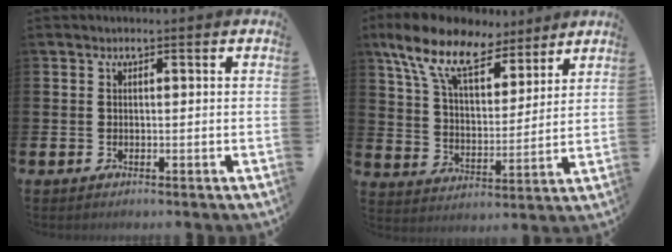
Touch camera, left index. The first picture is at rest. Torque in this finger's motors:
{"motor_torque": [2.14, 0.00, 1.05, 0.21]}